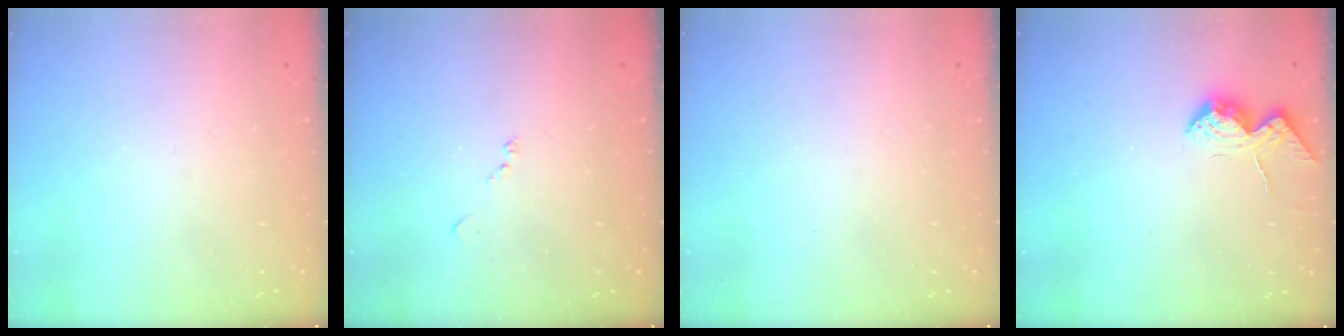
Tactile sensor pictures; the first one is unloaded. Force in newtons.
{"total": 8.4, "press": 8.3, "slide": 0.9}
{"total": 0.0}
{"total": 10.7, "press": 10.7, "slide": 1.4}